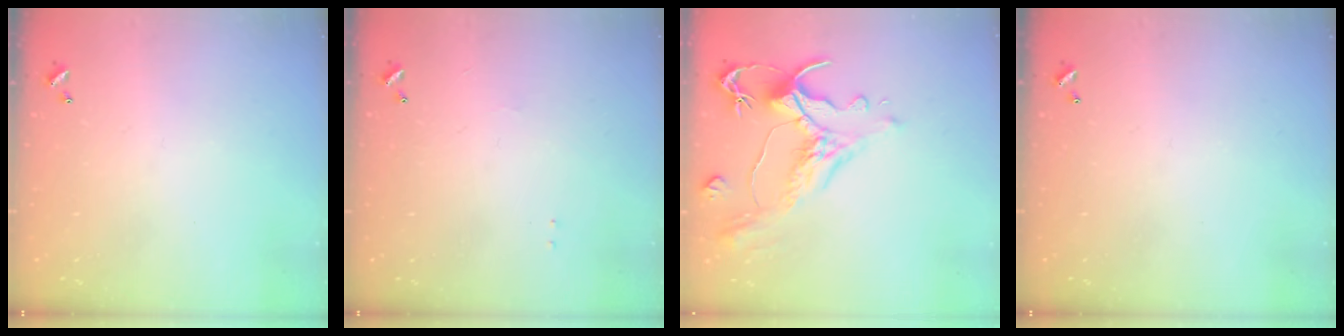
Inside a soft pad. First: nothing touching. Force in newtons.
{"total": 0.9, "press": 0.8, "slide": 0.5}
{"total": 1.6, "press": 0.4, "slide": 1.6}
{"total": 0.0}